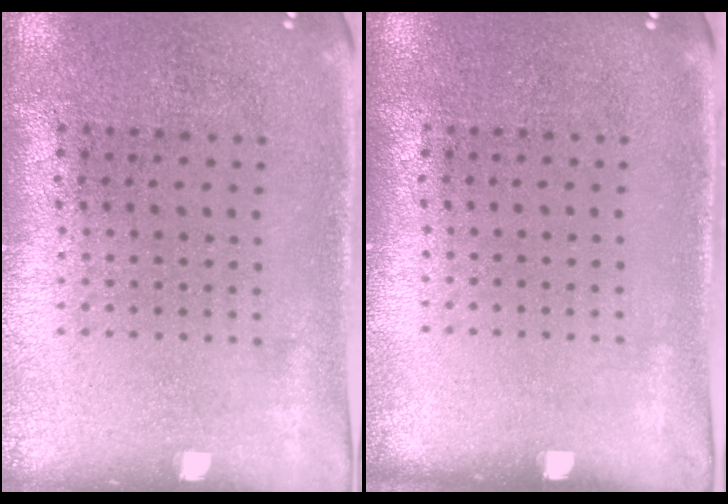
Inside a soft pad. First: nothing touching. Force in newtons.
{"total": 0.0}